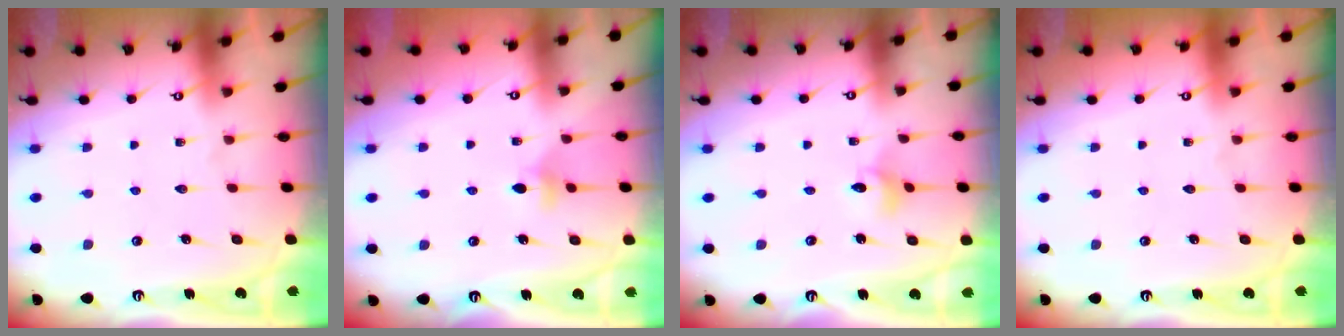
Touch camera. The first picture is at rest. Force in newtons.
{"total": 3.7, "press": 3.6, "slide": 0.5}
{"total": 3.4, "press": 3.4, "slide": 0.5}
{"total": 0.0}